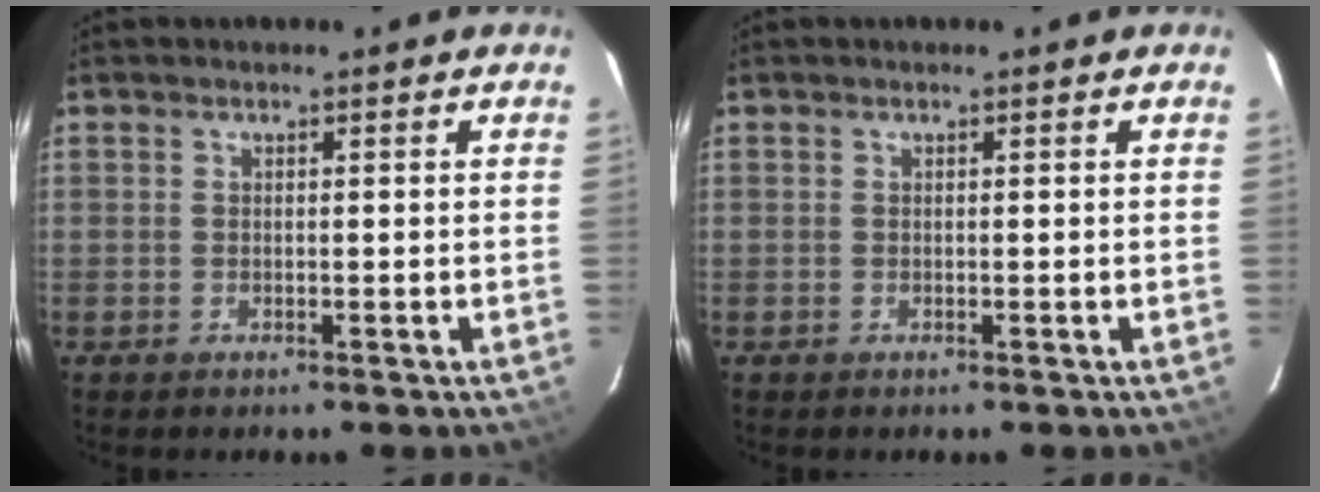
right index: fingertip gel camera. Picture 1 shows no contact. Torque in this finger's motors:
{"motor_torque": [-0.04, 0.03, 0.01, 0.00]}